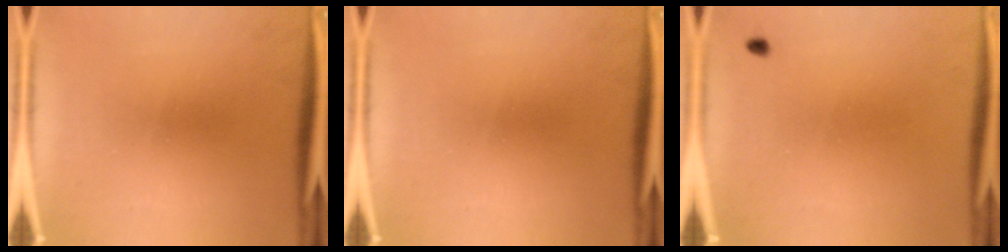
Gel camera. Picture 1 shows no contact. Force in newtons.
{"total": 0.0}
{"total": 0.6}